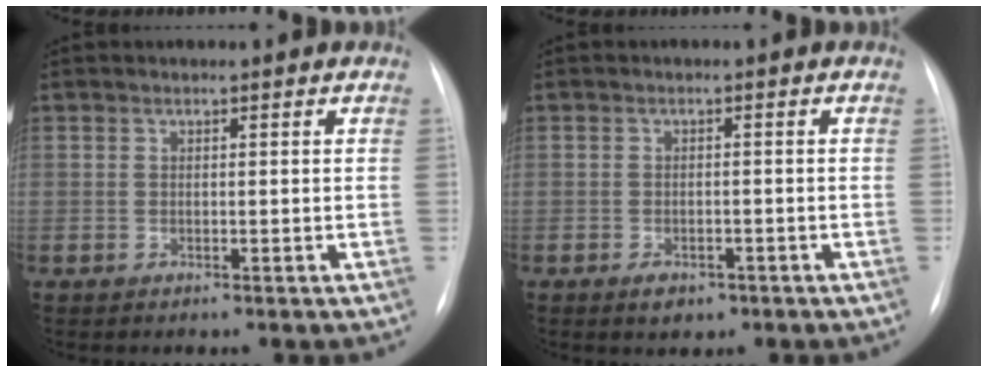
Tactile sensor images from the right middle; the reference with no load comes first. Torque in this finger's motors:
{"motor_torque": [-0.15, -0.06, 0.16, 0.03]}